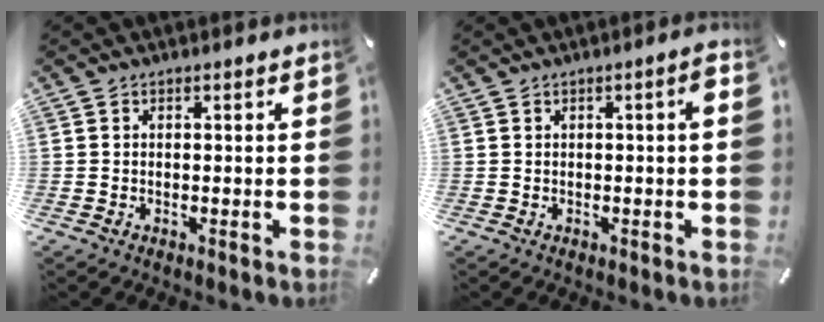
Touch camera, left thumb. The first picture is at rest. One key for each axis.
{"total": 2.2, "fx": 0.1, "fy": 0.3, "fz": 2.2, "tx": -0.038, "ty": 0.002, "tz": 0.001}